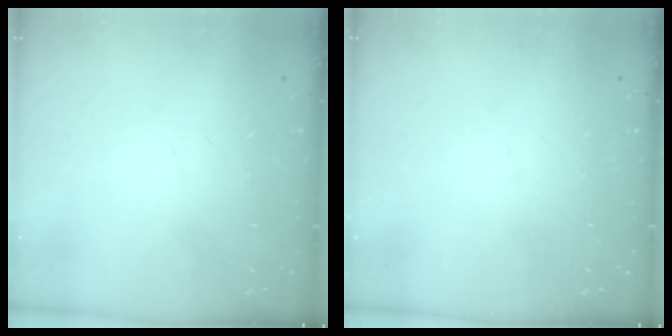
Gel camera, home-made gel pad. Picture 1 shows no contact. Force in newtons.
{"total": 0.0}